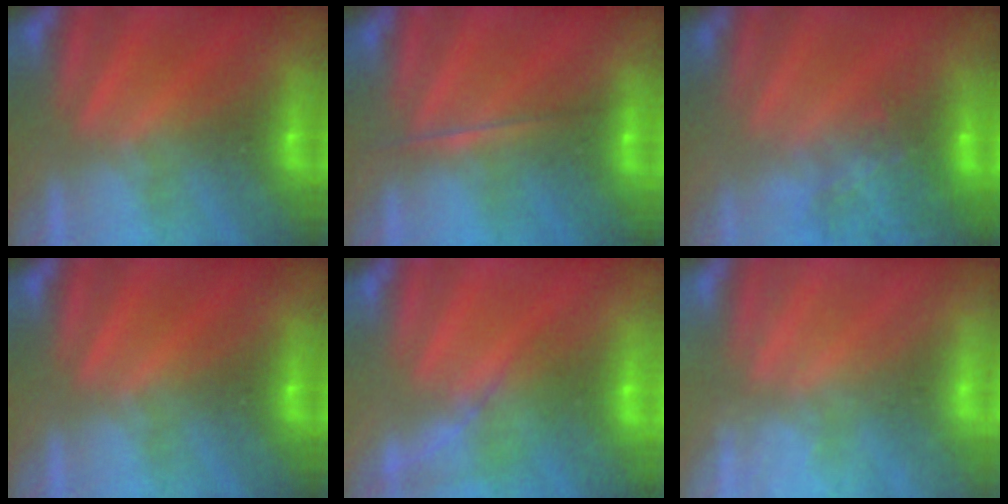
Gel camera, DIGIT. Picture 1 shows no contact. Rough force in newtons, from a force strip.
{"total": 1.7}
{"total": 7.9}
{"total": 0.0}
{"total": 1.6}
{"total": 2.4}